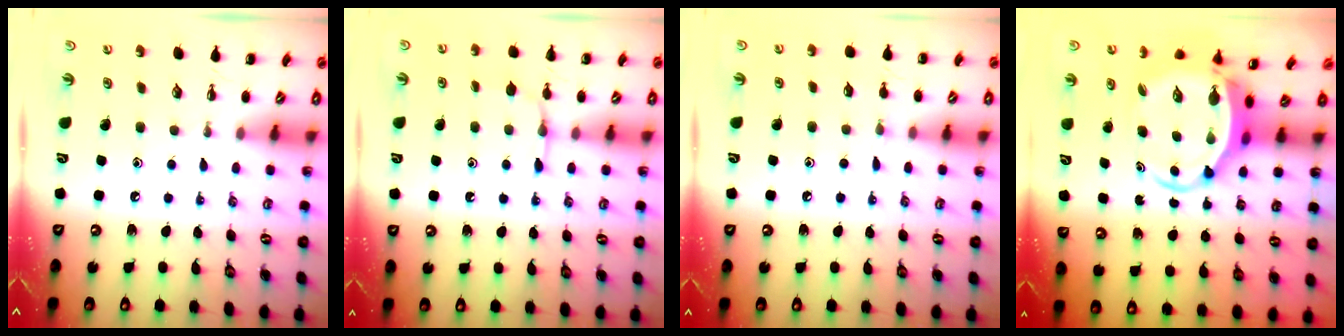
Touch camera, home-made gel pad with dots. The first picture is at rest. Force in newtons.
{"total": 4.9, "press": 4.6, "slide": 1.5}
{"total": 5.5, "press": 5.3, "slide": 1.5}
{"total": 7.4, "press": 7.1, "slide": 1.9}